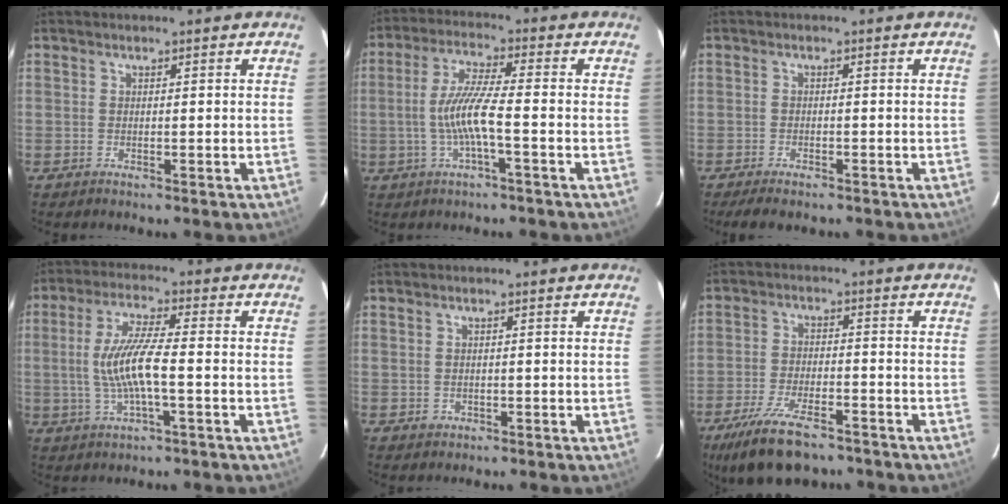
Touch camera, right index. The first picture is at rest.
{"total": 7.2, "force": [-1.9, -1.1, 6.9], "torque": [-0.149, -0.003, -0.034]}
{"total": 4.7, "force": [-3.9, 1.4, 2.4], "torque": [-0.056, -0.016, -0.063]}
{"total": 9.8, "force": [-1.4, 1.7, 9.5], "torque": [-0.188, -0.001, -0.024]}
{"total": 1.6, "force": [-0.5, 1.5, 0.3], "torque": [-0.001, 0.000, -0.005]}
{"total": 13.6, "force": [-9.7, 5.1, 7.9], "torque": [-0.180, -0.025, -0.170]}